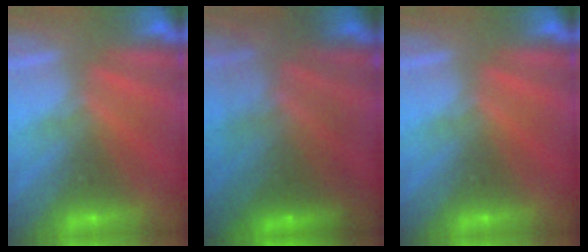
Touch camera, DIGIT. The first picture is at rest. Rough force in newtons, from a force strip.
{"total": 7.0}
{"total": 0.0}